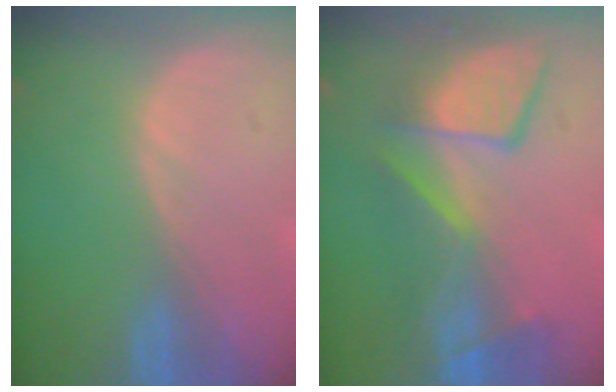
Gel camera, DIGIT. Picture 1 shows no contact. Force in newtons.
{"total": 9.5, "press": 9.2, "slide": 2.1}